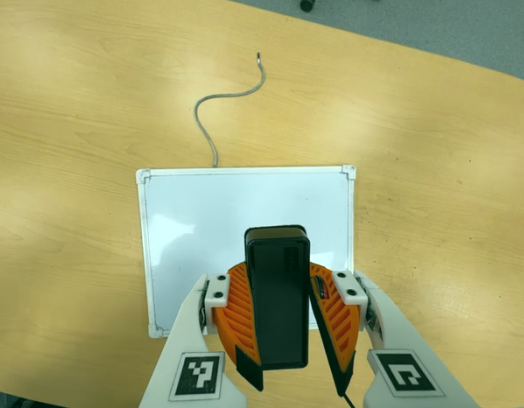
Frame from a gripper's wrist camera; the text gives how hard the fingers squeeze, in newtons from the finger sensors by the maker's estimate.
{"total": 8.9, "left": 9.5, "right": 8.2}